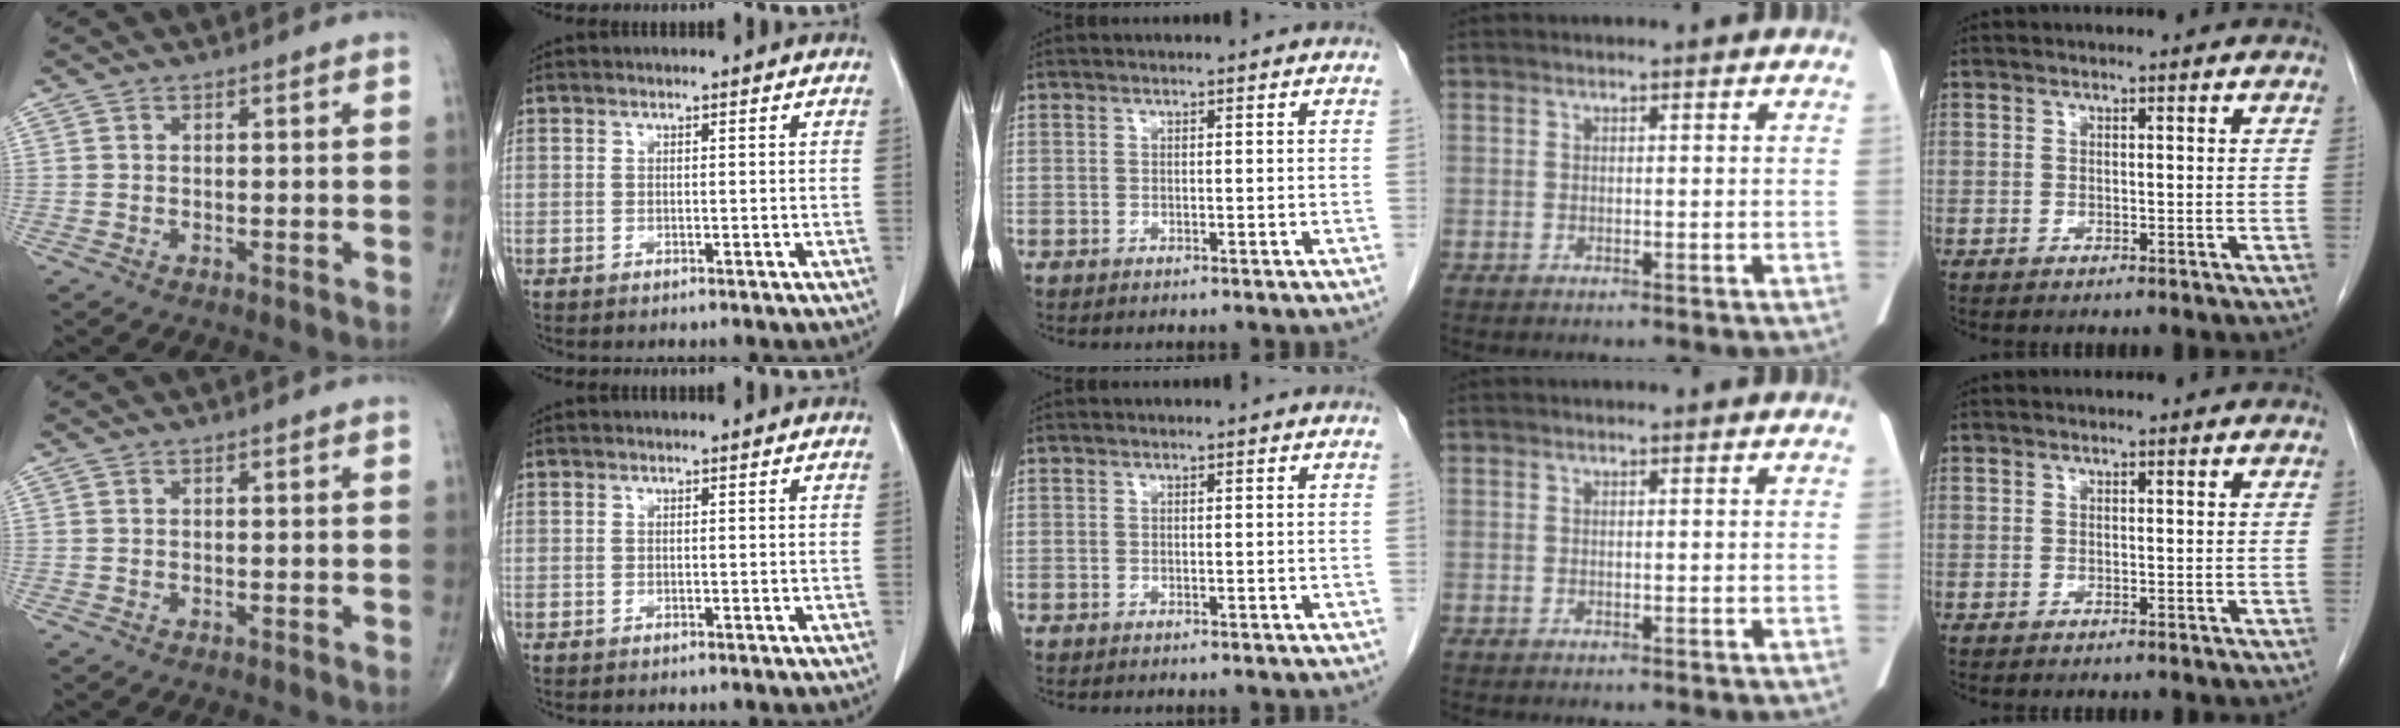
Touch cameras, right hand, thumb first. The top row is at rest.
{}